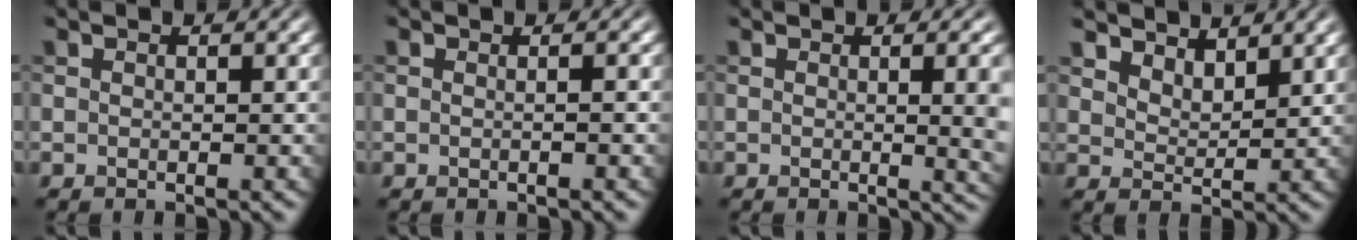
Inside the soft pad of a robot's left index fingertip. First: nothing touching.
{"total": 0.6, "force": [0.0, 0.1, 0.6], "torque": [-0.011, -0.002, -0.006]}
{"total": 4.5, "force": [0.2, 1.5, 4.3], "torque": [-0.036, -0.001, 0.006]}
{"total": 3.4, "force": [3.1, 1.0, 0.9], "torque": [-0.025, -0.006, 0.055]}